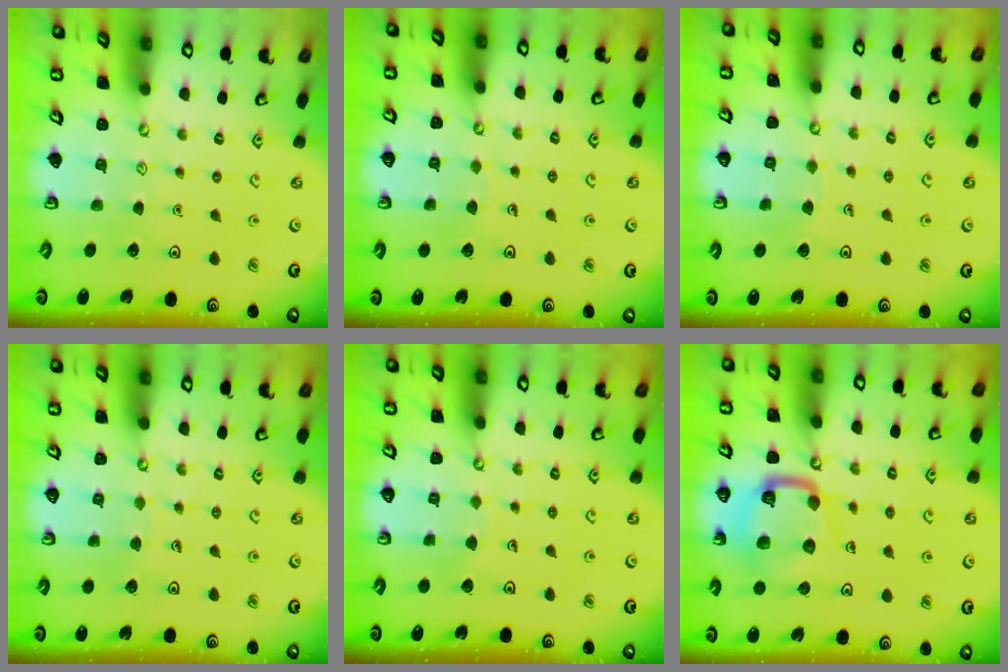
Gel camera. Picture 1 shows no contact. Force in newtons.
{"total": 2.3, "press": 2.3, "slide": 0.1}
{"total": 4.3, "press": 4.3, "slide": 0.3}
{"total": 3.4, "press": 3.4, "slide": 0.2}
{"total": 4.9, "press": 4.9, "slide": 0.2}
{"total": 14.0, "press": 13.9, "slide": 1.4}